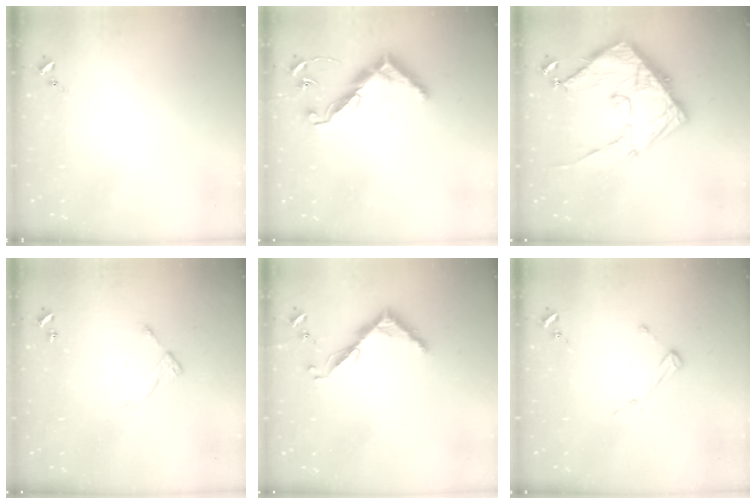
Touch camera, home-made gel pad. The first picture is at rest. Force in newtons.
{"total": 11.6, "press": 11.6, "slide": 0.4}
{"total": 19.1, "press": 19.0, "slide": 1.6}
{"total": 5.4, "press": 5.4, "slide": 0.4}
{"total": 7.4, "press": 7.4, "slide": 0.7}
{"total": 4.3, "press": 4.3, "slide": 0.5}